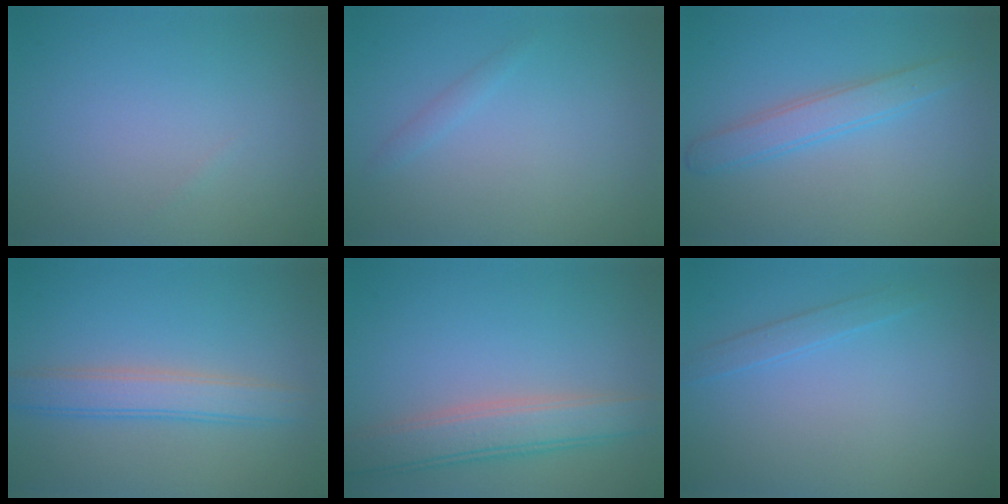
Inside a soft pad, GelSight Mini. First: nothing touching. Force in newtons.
{"total": 0.8, "press": 0.8, "slide": 0.0}
{"total": 2.8, "press": 2.8, "slide": 0.2}
{"total": 3.8, "press": 3.8, "slide": 0.2}
{"total": 4.6, "press": 4.6, "slide": 0.4}
{"total": 1.3, "press": 1.3, "slide": 0.1}